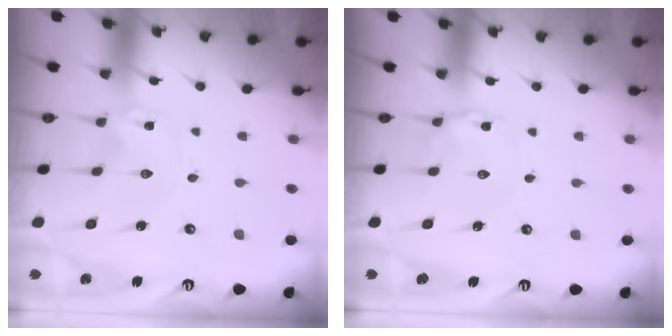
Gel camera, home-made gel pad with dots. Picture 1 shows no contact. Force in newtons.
{"total": 2.7, "press": 2.7, "slide": 0.2}